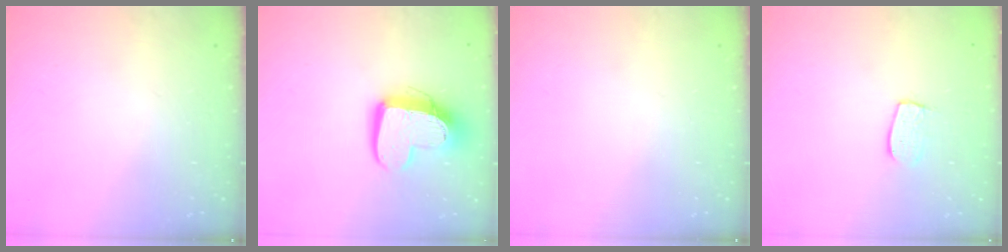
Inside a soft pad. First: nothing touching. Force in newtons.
{"total": 13.8, "press": 13.8, "slide": 1.2}
{"total": 0.0}
{"total": 6.7, "press": 6.7, "slide": 0.5}